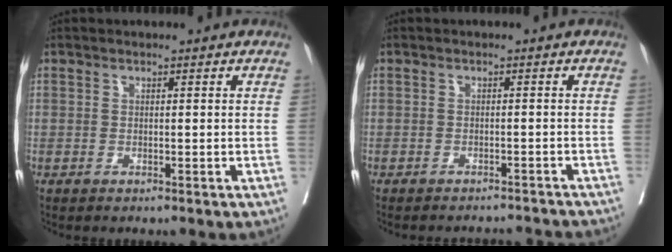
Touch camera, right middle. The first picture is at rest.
{"total": 6.9, "force": [-6.8, 0.8, 0.8], "torque": [-0.004, 0.006, -0.075]}